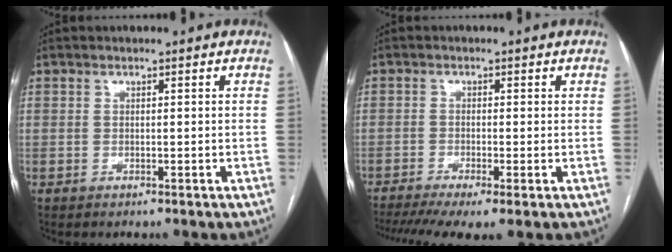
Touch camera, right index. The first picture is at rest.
{"total": 7.7, "force": [-5.1, 1.4, 5.7], "torque": [-0.100, -0.012, -0.088]}